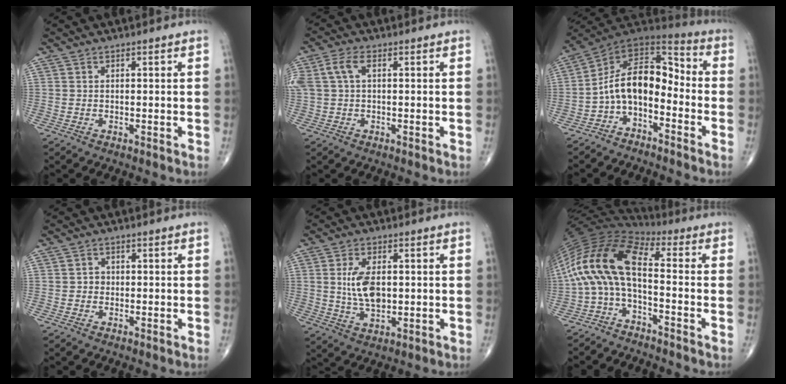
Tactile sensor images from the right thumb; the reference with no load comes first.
{"total": 5.7, "force": [1.3, 3.1, 4.6], "torque": [-0.124, 0.025, 0.028]}
{"total": 12.3, "force": [-3.8, 7.2, 9.2], "torque": [-0.132, 0.096, -0.081]}
{"total": 1.4, "force": [-0.2, 1.3, 0.5], "torque": [0.000, 0.005, -0.007]}
{"total": 7.9, "force": [0.8, 4.2, 6.6], "torque": [-0.118, -0.007, 0.020]}
{"total": 14.3, "force": [-3.0, 5.9, 12.8], "torque": [-0.256, 0.073, -0.071]}